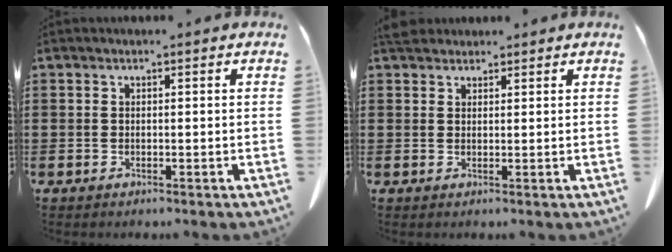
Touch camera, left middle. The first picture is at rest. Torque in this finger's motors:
{"motor_torque": [0.31, 0.20, -0.01, 0.01]}